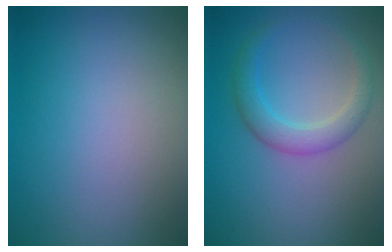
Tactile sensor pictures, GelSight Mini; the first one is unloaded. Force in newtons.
{"total": 2.8, "press": 2.8, "slide": 0.1}